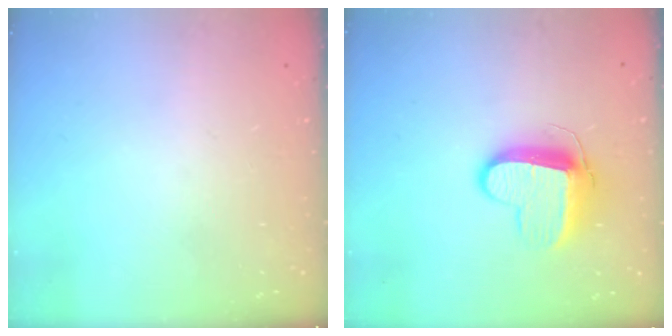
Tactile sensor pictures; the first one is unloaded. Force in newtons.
{"total": 10.3, "press": 10.2, "slide": 1.3}